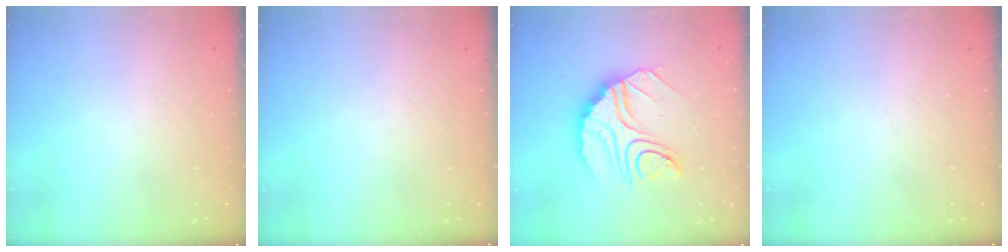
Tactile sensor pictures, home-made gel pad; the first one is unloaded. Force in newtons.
{"total": 0.0}
{"total": 13.7, "press": 13.6, "slide": 1.3}
{"total": 0.0}